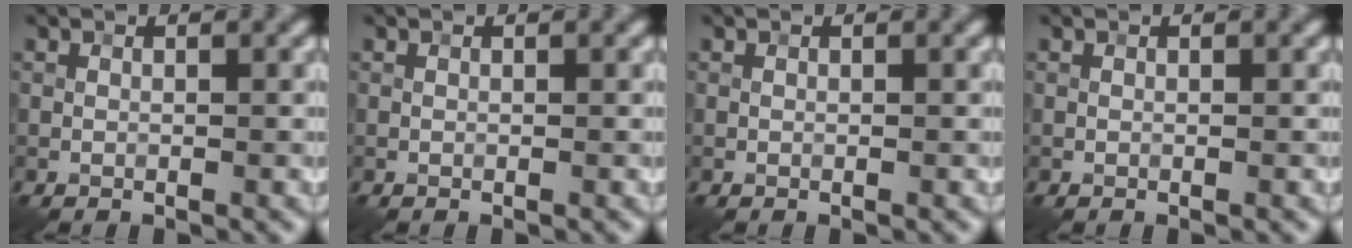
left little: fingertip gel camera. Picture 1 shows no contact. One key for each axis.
{"total": 0.0}
{"total": 0.0}
{"total": 0.0}